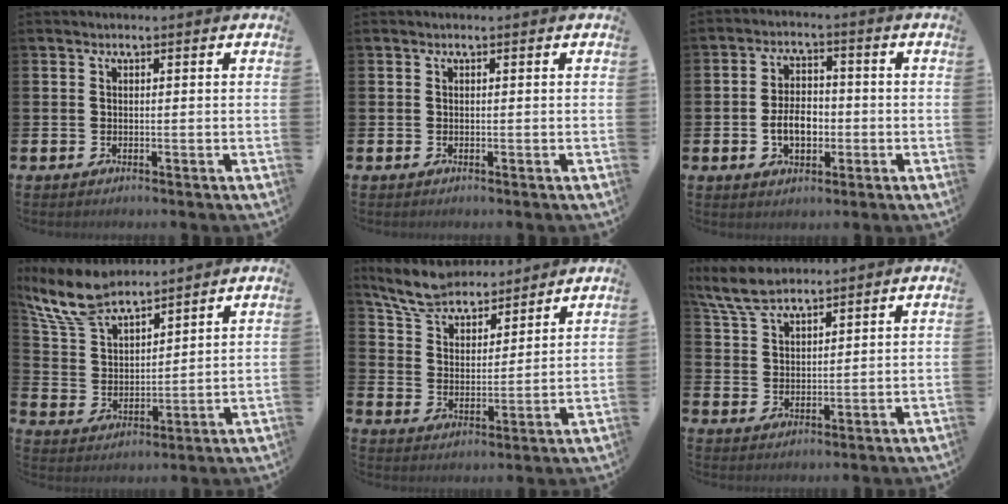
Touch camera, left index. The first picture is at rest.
{"total": 0.0}
{"total": 5.0, "force": [-1.3, 3.2, 3.7], "torque": [-0.049, 0.002, -0.029]}
{"total": 8.8, "force": [7.9, 2.5, 2.9], "torque": [-0.095, -0.024, 0.150]}
{"total": 7.1, "force": [6.7, 1.8, 1.5], "torque": [-0.066, -0.035, 0.122]}
{"total": 6.2, "force": [5.7, 1.6, 2.0], "torque": [-0.056, -0.016, 0.106]}